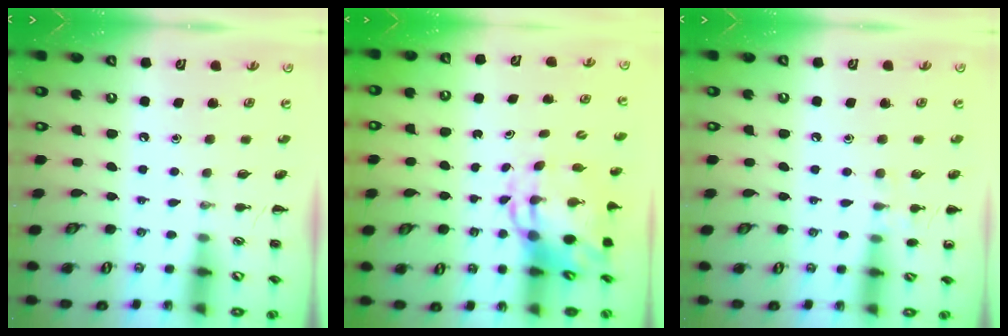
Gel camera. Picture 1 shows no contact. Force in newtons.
{"total": 6.0, "press": 5.8, "slide": 1.5}
{"total": 6.0, "press": 5.7, "slide": 1.7}